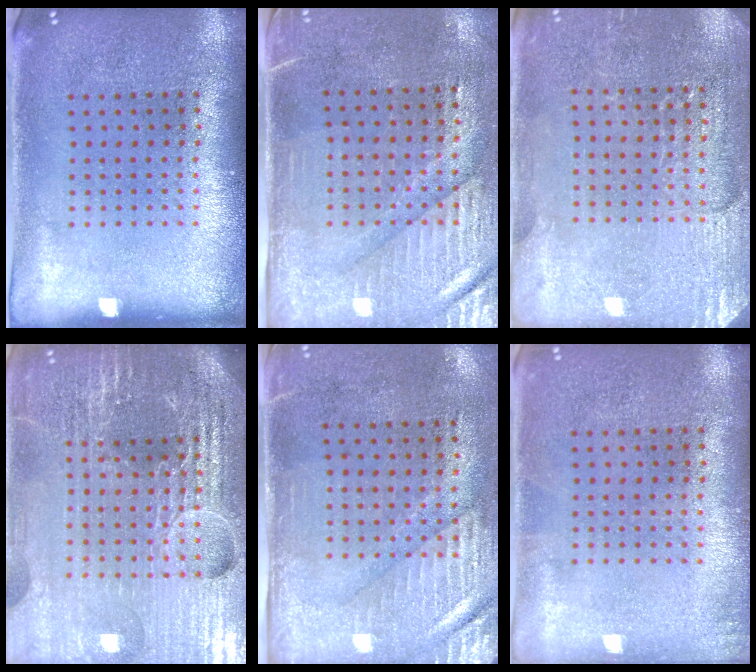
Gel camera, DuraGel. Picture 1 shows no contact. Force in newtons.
{"total": 3.2, "press": 2.9, "slide": 1.5}
{"total": 2.9, "press": 2.9, "slide": 0.4}
{"total": 6.3, "press": 5.6, "slide": 3.0}
{"total": 3.0, "press": 2.6, "slide": 1.6}
{"total": 0.7, "press": 0.7, "slide": 0.1}